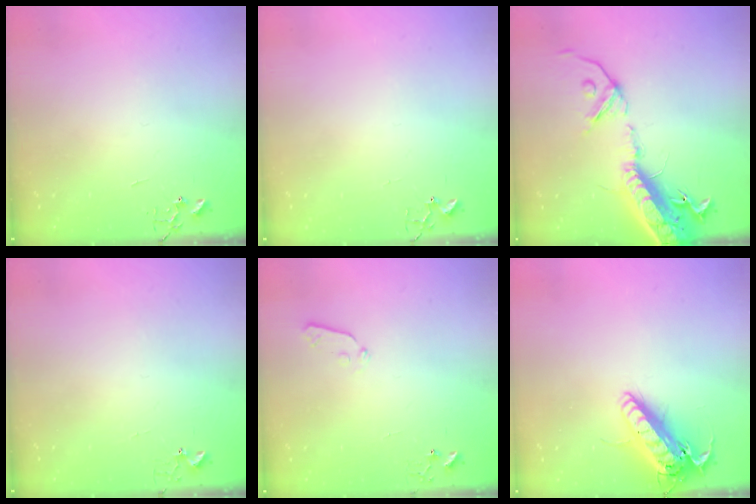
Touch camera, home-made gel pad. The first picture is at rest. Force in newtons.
{"total": 4.0, "press": 3.9, "slide": 0.4}
{"total": 21.7, "press": 21.1, "slide": 5.1}
{"total": 2.7, "press": 2.7, "slide": 0.3}
{"total": 4.8, "press": 4.7, "slide": 0.7}
{"total": 17.8, "press": 17.5, "slide": 3.3}